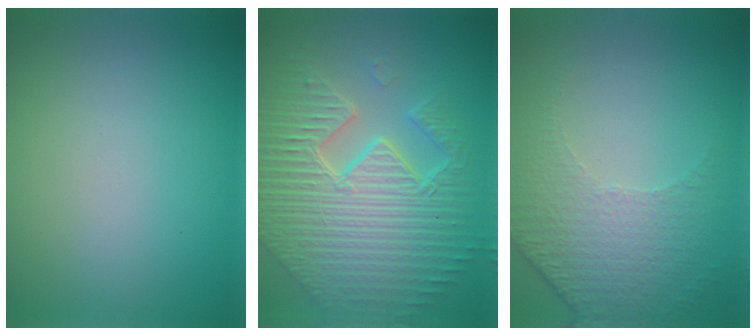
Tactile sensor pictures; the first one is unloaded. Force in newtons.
{"total": 10.8, "press": 7.1, "slide": 8.2}
{"total": 4.9, "press": 3.2, "slide": 3.6}